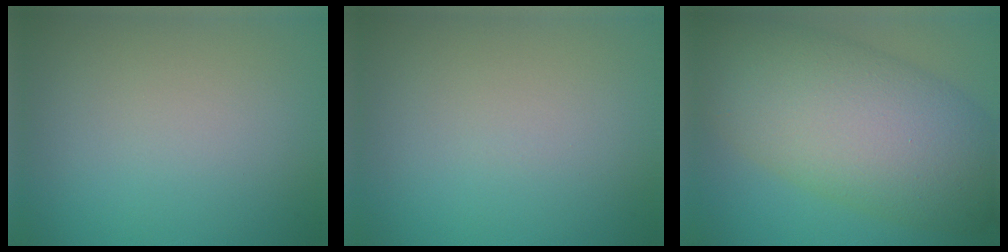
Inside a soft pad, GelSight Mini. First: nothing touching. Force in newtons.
{"total": 0.0}
{"total": 12.3, "press": 12.3, "slide": 0.4}